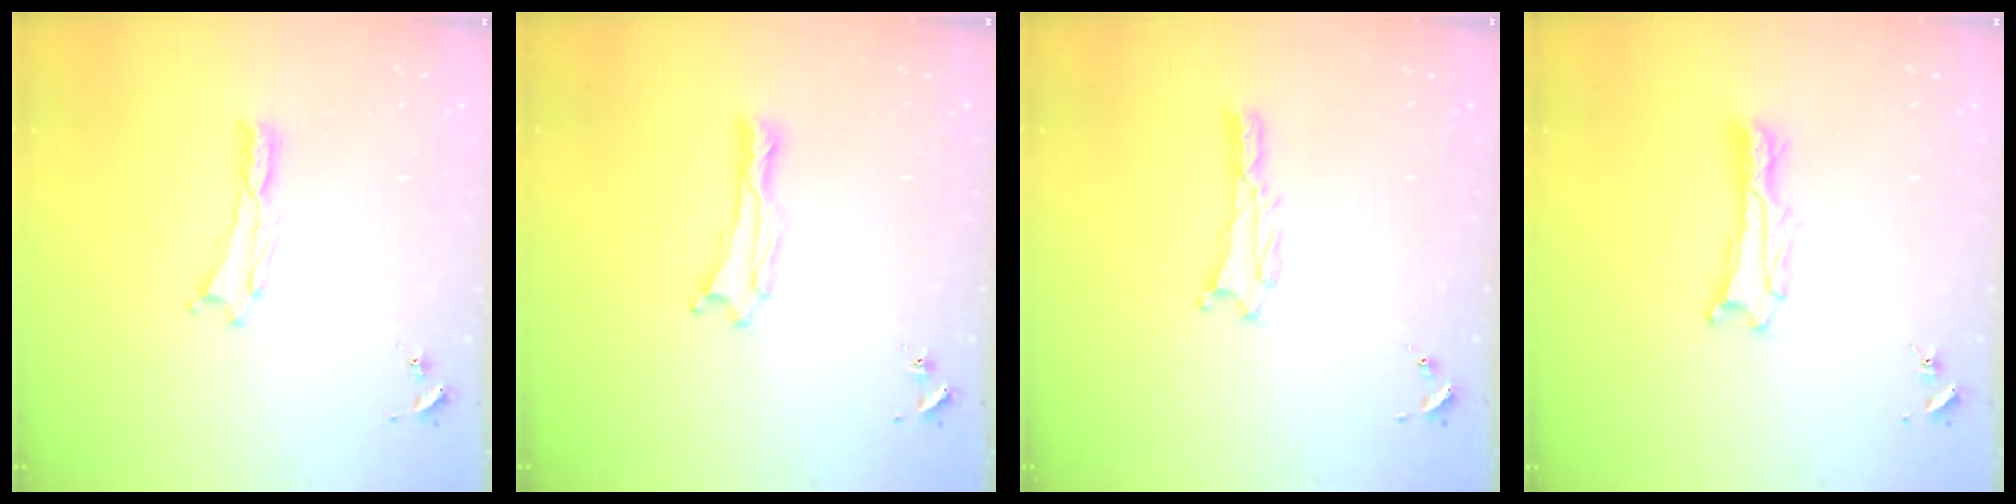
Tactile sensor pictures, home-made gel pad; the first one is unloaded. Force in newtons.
{"total": 0.6, "press": 0.5, "slide": 0.1}
{"total": 1.0, "press": 1.0, "slide": 0.1}
{"total": 0.9, "press": 0.9, "slide": 0.1}